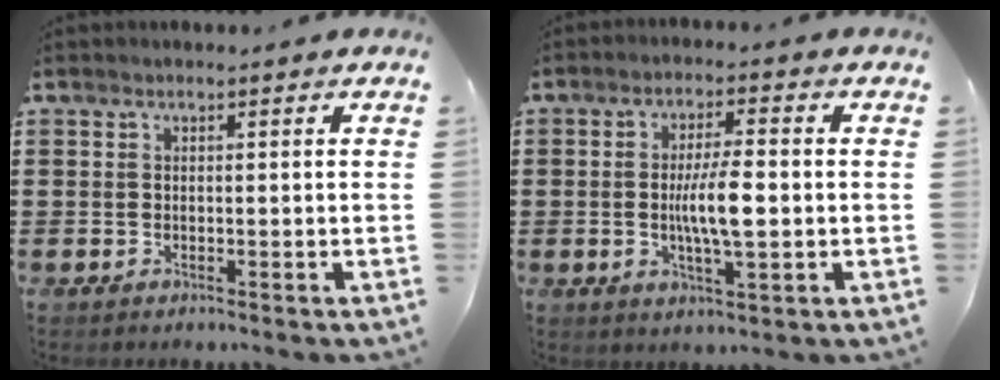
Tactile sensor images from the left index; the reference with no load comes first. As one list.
[{"total": 7.0, "force": [-0.5, 1.6, 6.8], "torque": [-0.125, -0.004, -0.017]}]